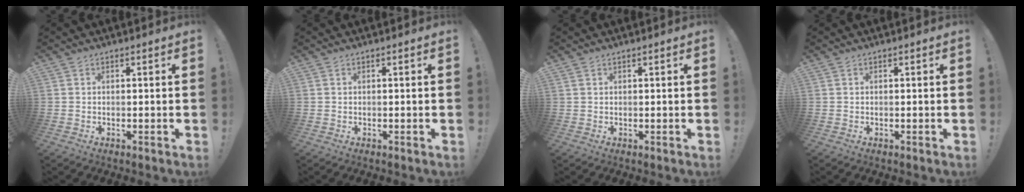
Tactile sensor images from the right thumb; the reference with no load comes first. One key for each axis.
{"total": 0.0}
{"total": 0.6, "fx": 0.4, "fy": 0.2, "fz": 0.3, "tx": -0.010, "ty": 0.002, "tz": 0.010}
{"total": 0.0}